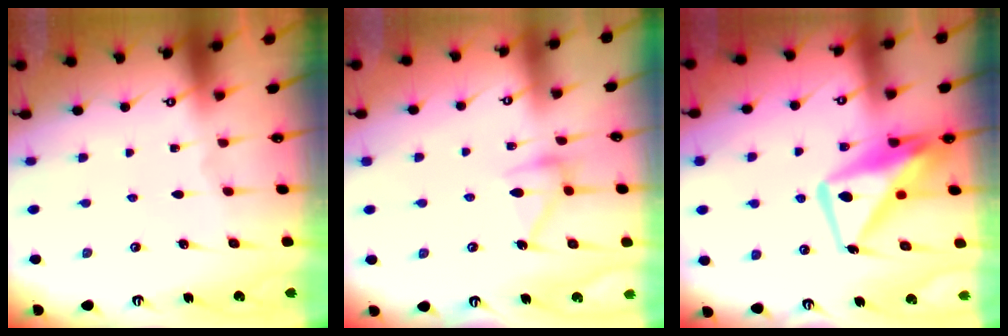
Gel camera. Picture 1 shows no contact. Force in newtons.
{"total": 12.2, "press": 12.2, "slide": 0.4}
{"total": 14.3, "press": 14.2, "slide": 1.1}